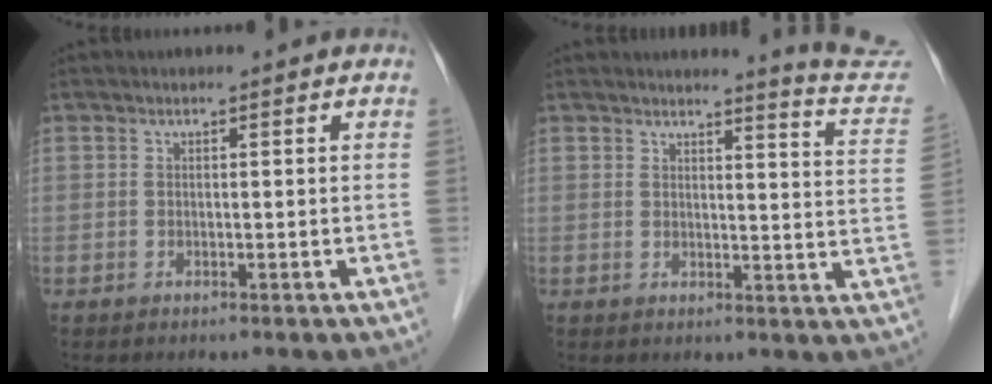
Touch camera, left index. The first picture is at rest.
{"total": 9.0, "force": [8.9, -1.7, 0.2], "torque": [-0.010, -0.098, 0.083]}